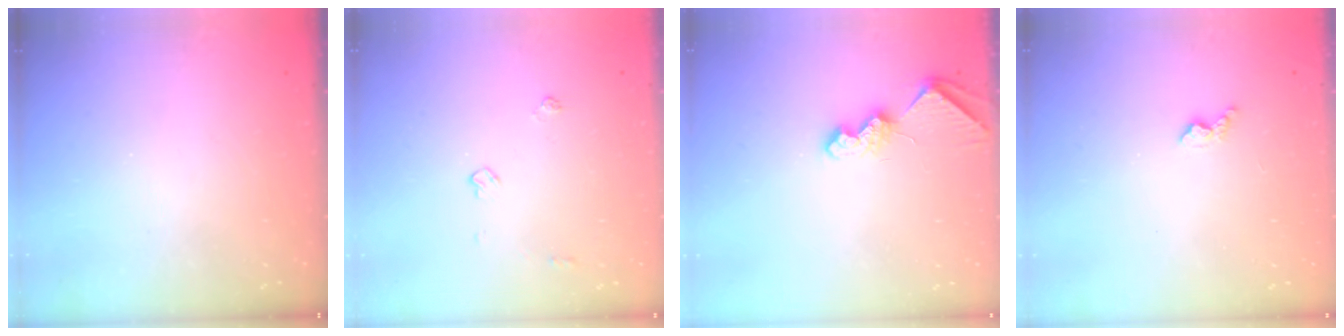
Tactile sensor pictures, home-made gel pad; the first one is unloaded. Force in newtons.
{"total": 5.2, "press": 5.1, "slide": 0.8}
{"total": 7.7, "press": 7.6, "slide": 0.9}
{"total": 3.0, "press": 3.0, "slide": 0.5}